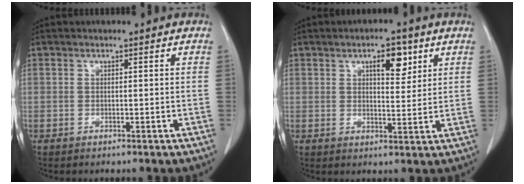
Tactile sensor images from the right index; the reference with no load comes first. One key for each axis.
{"total": 5.6, "fx": 2.9, "fy": 2.1, "fz": 4.3, "tx": -0.062, "ty": 0.002, "tz": 0.042}